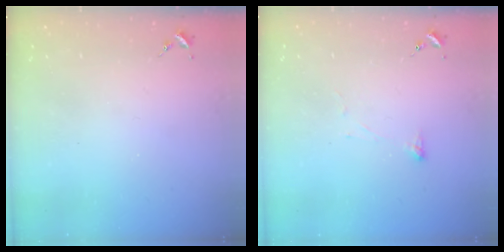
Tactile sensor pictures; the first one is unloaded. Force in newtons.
{"total": 2.9, "press": 2.8, "slide": 0.5}